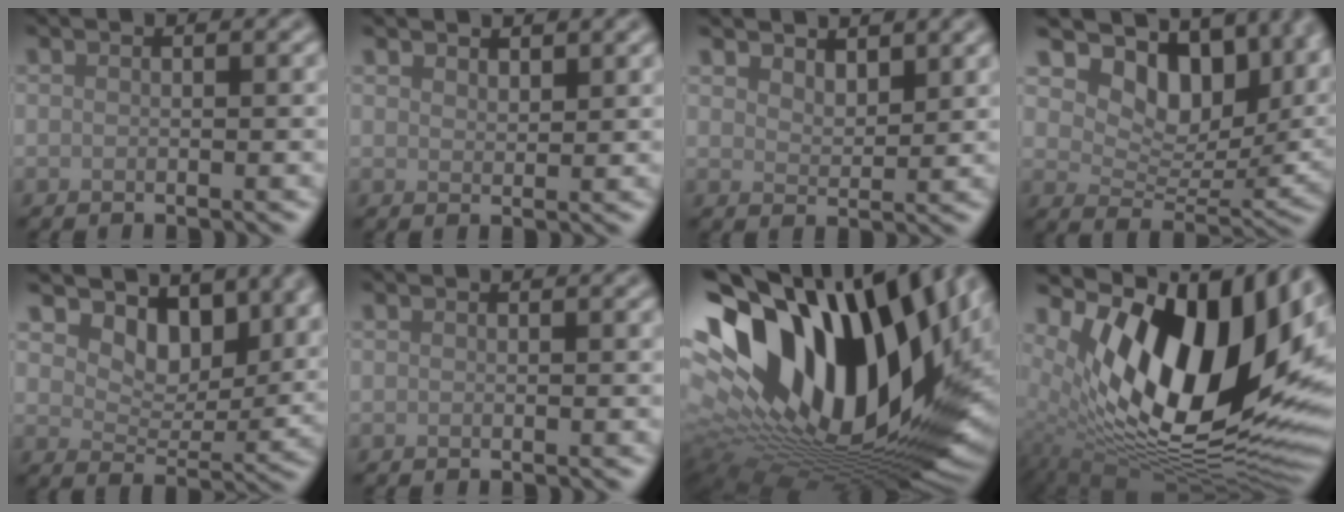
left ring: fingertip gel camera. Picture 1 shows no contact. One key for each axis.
{"total": 1.7, "fx": 1.6, "fy": 0.4, "fz": 0.4, "tx": -0.005, "ty": 0.002, "tz": 0.028}
{"total": 2.6, "fx": 2.2, "fy": 0.9, "fz": 1.0, "tx": -0.020, "ty": -0.002, "tz": 0.038}
{"total": 14.5, "fx": 7.6, "fy": 8.1, "fz": 9.3, "tx": -0.133, "ty": 0.004, "tz": 0.138}
{"total": 7.3, "fx": 4.9, "fy": 4.1, "fz": 3.5, "tx": -0.056, "ty": -0.013, "tz": 0.066}
{"total": 0.0}
{"total": 19.8, "fx": 6.9, "fy": 10.7, "fz": 15.2, "tx": -0.265, "ty": 0.028, "tz": 0.115}
{"total": 17.5, "fx": 5.1, "fy": 9.0, "fz": 14.1, "tx": -0.225, "ty": -0.002, "tz": 0.085}